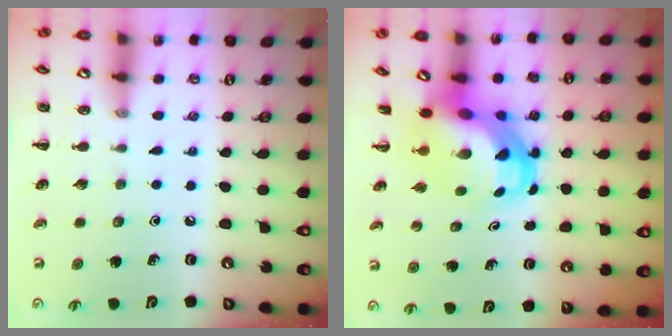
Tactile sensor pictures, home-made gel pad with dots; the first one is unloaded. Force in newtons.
{"total": 6.5, "press": 6.3, "slide": 1.8}